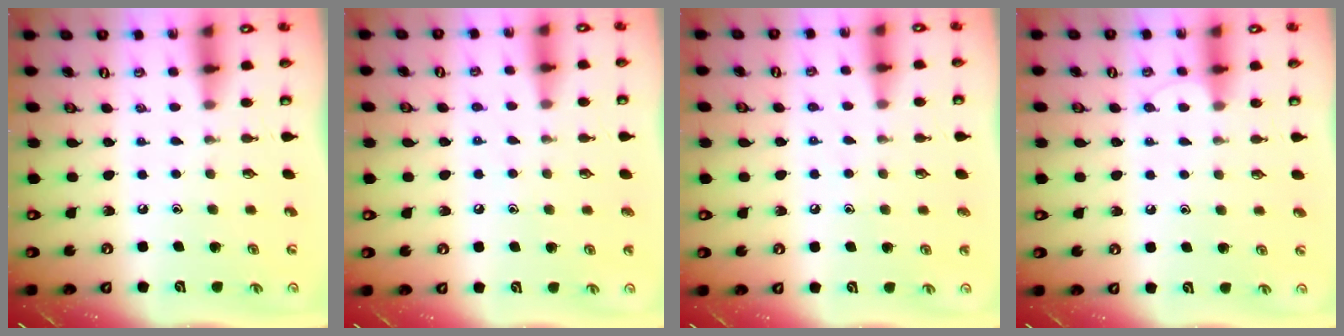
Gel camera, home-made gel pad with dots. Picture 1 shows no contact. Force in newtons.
{"total": 5.6, "press": 5.5, "slide": 0.5}
{"total": 5.6, "press": 5.5, "slide": 0.5}
{"total": 6.0, "press": 6.0, "slide": 0.7}